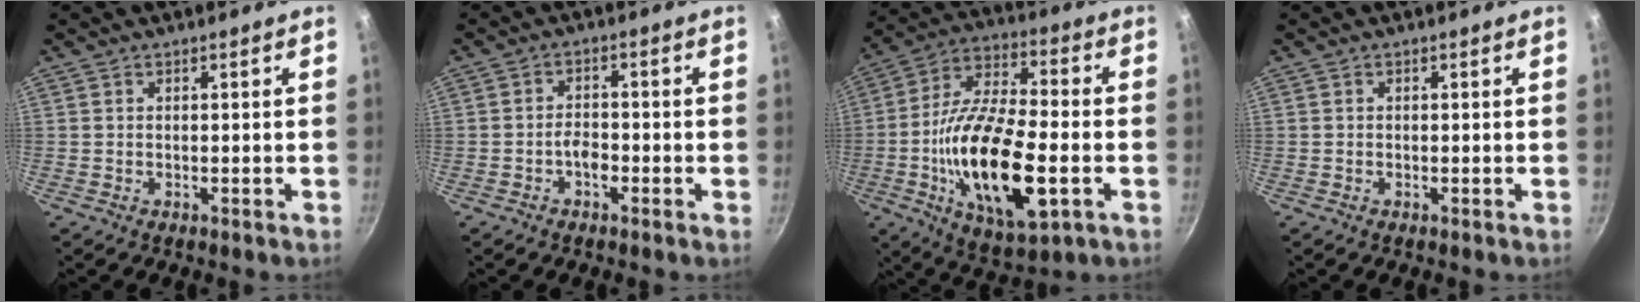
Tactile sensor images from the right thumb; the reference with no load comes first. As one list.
[{"total": 2.8, "force": [-1.5, 1.5, 1.9], "torque": [-0.024, 0.018, -0.029]}, {"total": 22.5, "force": [-5.1, 9.1, 20.0], "torque": [-0.367, 0.017, -0.096]}, {"total": 0.0}]